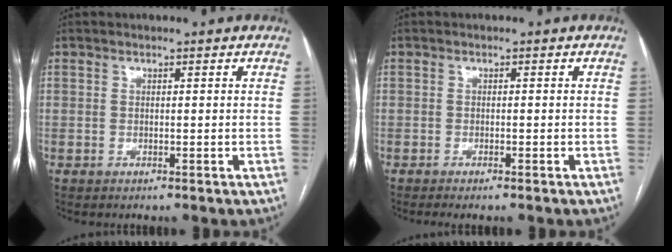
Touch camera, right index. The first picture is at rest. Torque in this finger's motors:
{"motor_torque": [0.47, -0.45, -0.01, 0.00]}